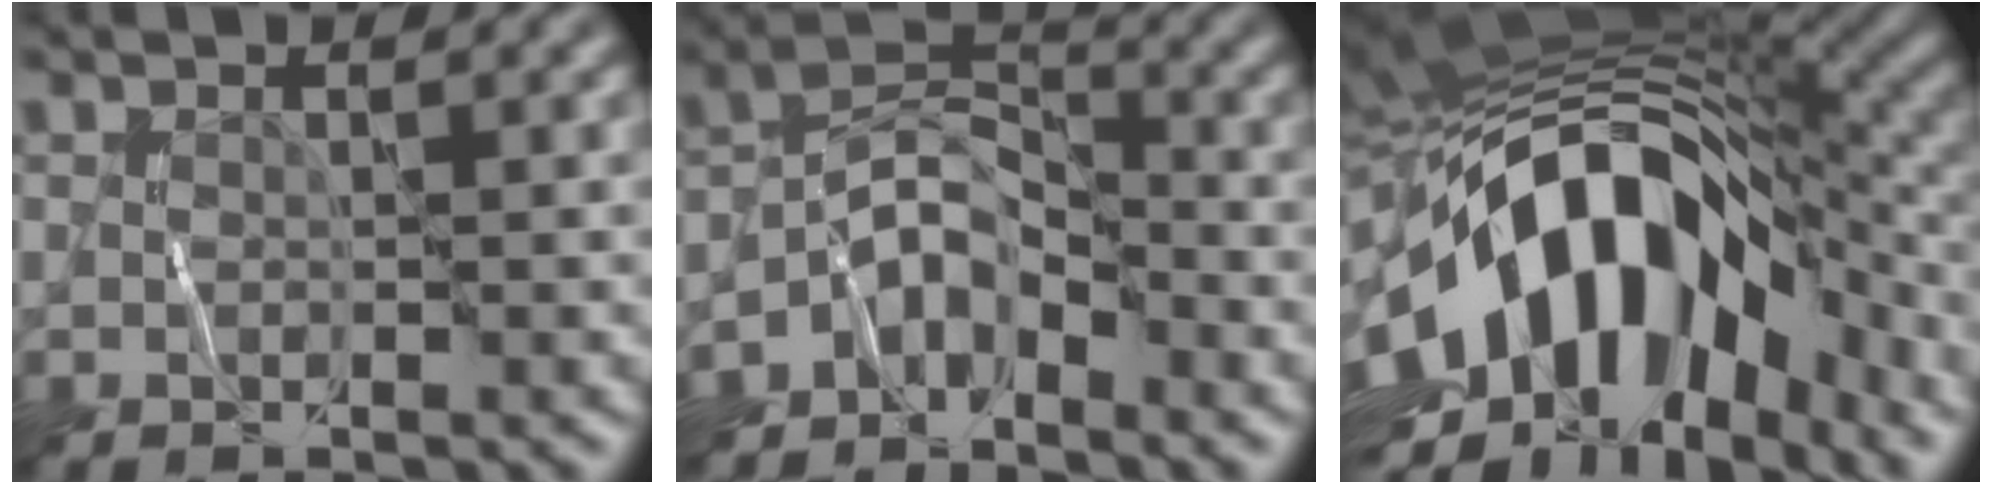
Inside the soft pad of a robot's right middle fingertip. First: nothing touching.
{"total": 4.9, "force": [-3.3, 2.5, 2.6], "torque": [-0.028, 0.007, -0.072]}
{"total": 15.7, "force": [-3.7, 8.8, 12.5], "torque": [-0.204, 0.011, -0.070]}